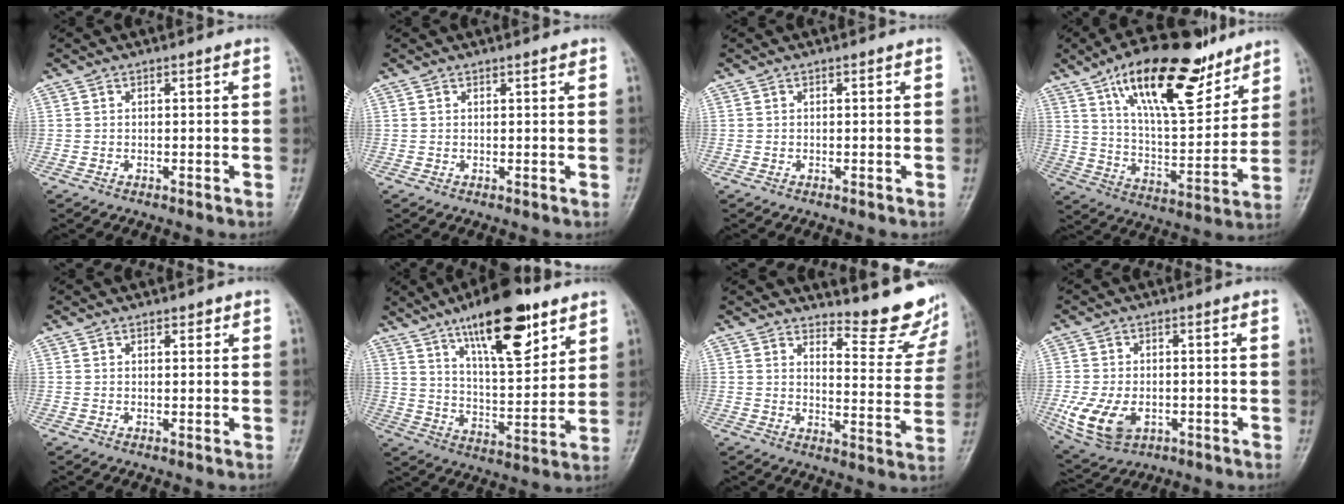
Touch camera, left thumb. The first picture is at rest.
{"total": 0.9, "force": [0.6, 0.2, 0.5], "torque": [-0.006, -0.002, 0.008]}
{"total": 0.0}
{"total": 22.1, "force": [13.9, 8.2, 15.1], "torque": [-0.209, -0.060, 0.239]}
{"total": 1.2, "force": [0.8, 0.6, 0.6], "torque": [-0.001, -0.003, 0.008]}
{"total": 18.5, "force": [11.1, 6.3, 13.4], "torque": [-0.179, -0.053, 0.186]}
{"total": 13.9, "force": [12.7, 3.9, 4.0], "torque": [-0.007, -0.135, 0.136]}
{"total": 10.0, "force": [-2.7, 6.7, 6.9], "torque": [-0.136, 0.000, -0.038]}